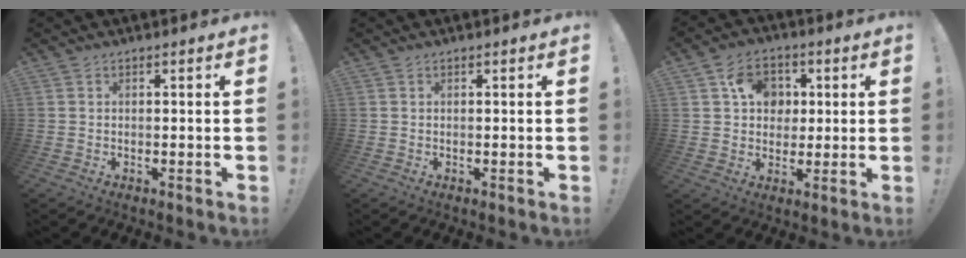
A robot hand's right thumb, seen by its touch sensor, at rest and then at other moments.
{"total": 0.0}
{"total": 10.4, "force": [3.3, 8.8, 4.5], "torque": [-0.065, -0.004, 0.065]}